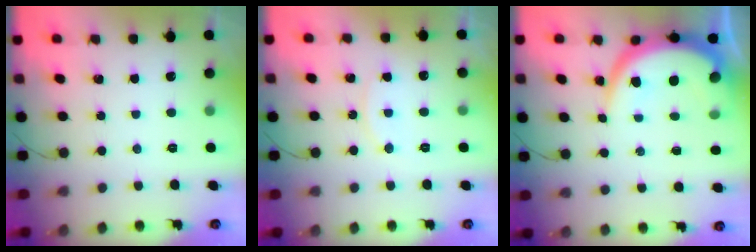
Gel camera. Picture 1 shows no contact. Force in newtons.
{"total": 6.1, "press": 6.1, "slide": 0.2}
{"total": 10.8, "press": 10.7, "slide": 1.0}